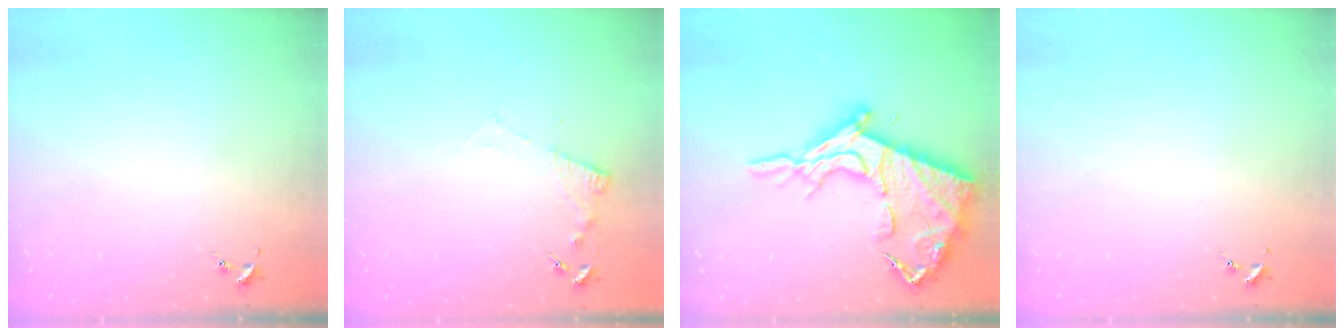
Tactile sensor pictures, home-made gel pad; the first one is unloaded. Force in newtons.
{"total": 4.6, "press": 4.6, "slide": 0.5}
{"total": 19.4, "press": 19.4, "slide": 1.4}
{"total": 0.0}